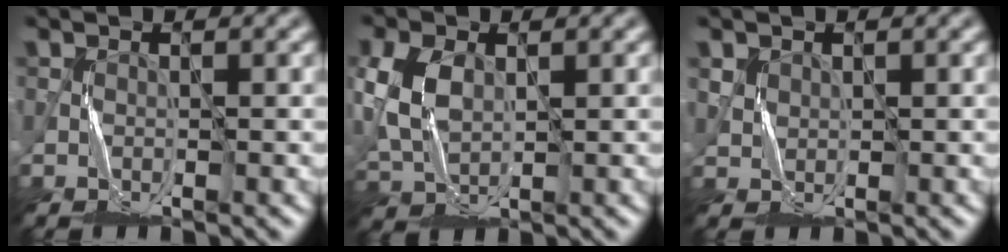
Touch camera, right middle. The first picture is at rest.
{"total": 5.4, "force": [0.8, 3.7, 3.8], "torque": [-0.109, 0.005, 0.016]}
{"total": 1.1, "force": [0.6, 0.9, 0.1], "torque": [-0.007, -0.004, 0.017]}